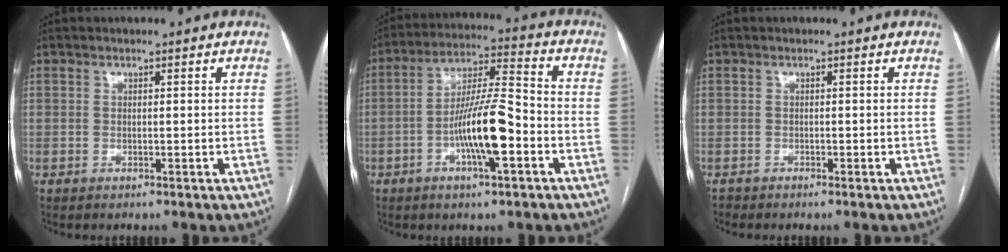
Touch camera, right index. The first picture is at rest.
{"total": 11.5, "force": [-3.8, 1.6, 10.8], "torque": [-0.204, 0.009, -0.067]}
{"total": 0.6, "force": [-0.5, 0.0, -0.1], "torque": [-0.003, -0.004, -0.010]}